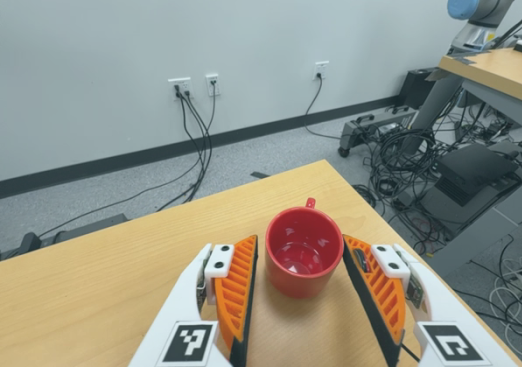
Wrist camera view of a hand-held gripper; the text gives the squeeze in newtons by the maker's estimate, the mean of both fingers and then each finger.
{"total": 1.8, "left": 0.3, "right": 3.3}